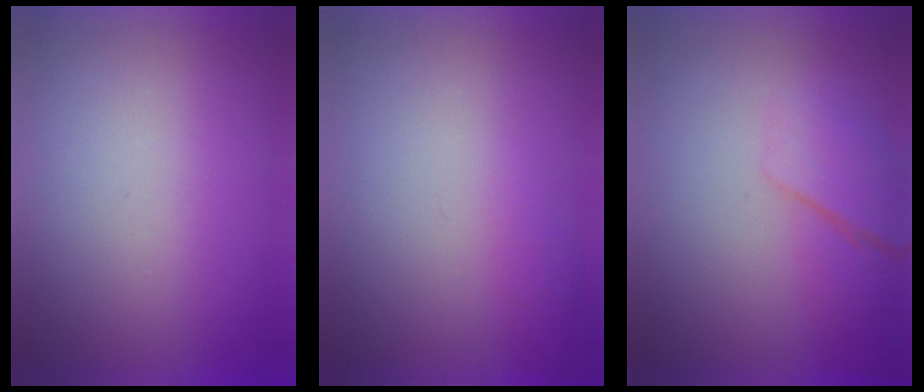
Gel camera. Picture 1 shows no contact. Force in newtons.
{"total": 1.0}
{"total": 2.6}